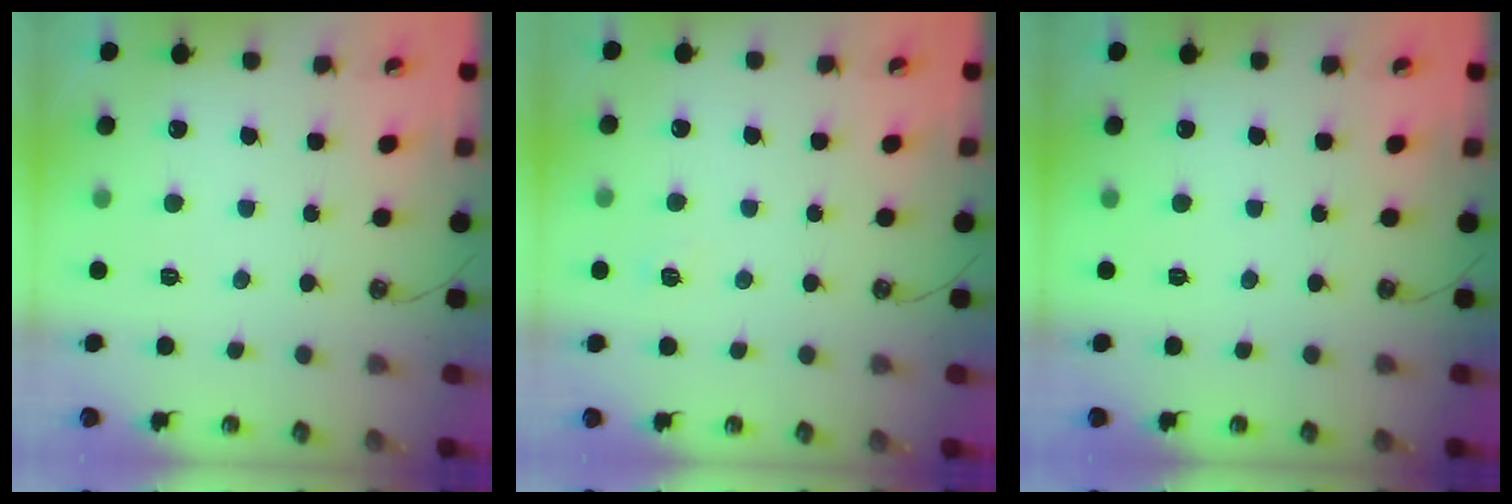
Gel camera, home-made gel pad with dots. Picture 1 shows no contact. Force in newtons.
{"total": 2.3, "press": 2.3, "slide": 0.3}
{"total": 0.0}